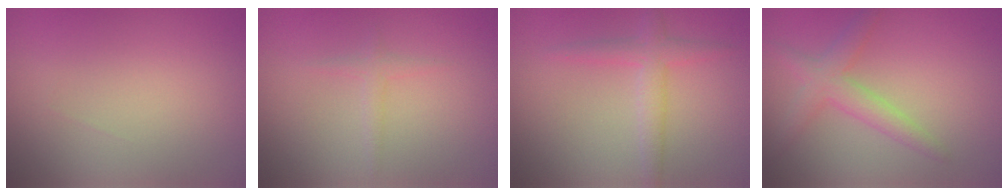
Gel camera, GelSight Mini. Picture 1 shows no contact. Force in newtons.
{"total": 1.0, "press": 1.0, "slide": 0.1}
{"total": 2.4, "press": 2.4, "slide": 0.2}
{"total": 3.0, "press": 3.0, "slide": 0.2}